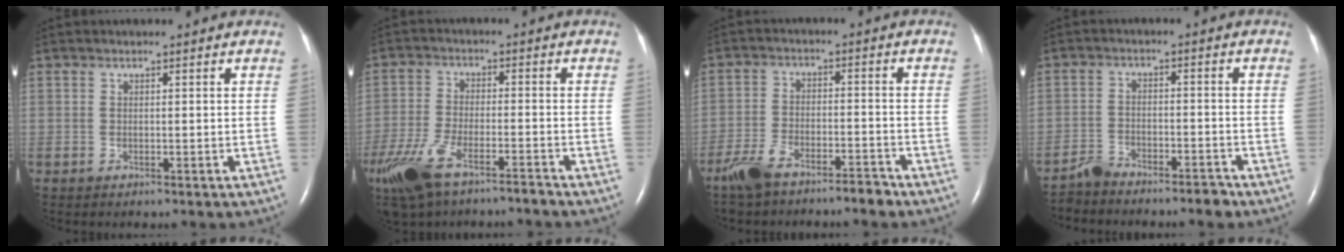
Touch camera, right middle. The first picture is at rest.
{"total": 10.9, "force": [-7.8, 3.1, 7.0], "torque": [-0.150, -0.014, -0.148]}
{"total": 6.9, "force": [-5.8, 1.7, 3.4], "torque": [-0.073, -0.002, -0.107]}
{"total": 4.4, "force": [-4.3, 0.7, 0.9], "torque": [-0.014, -0.002, -0.074]}